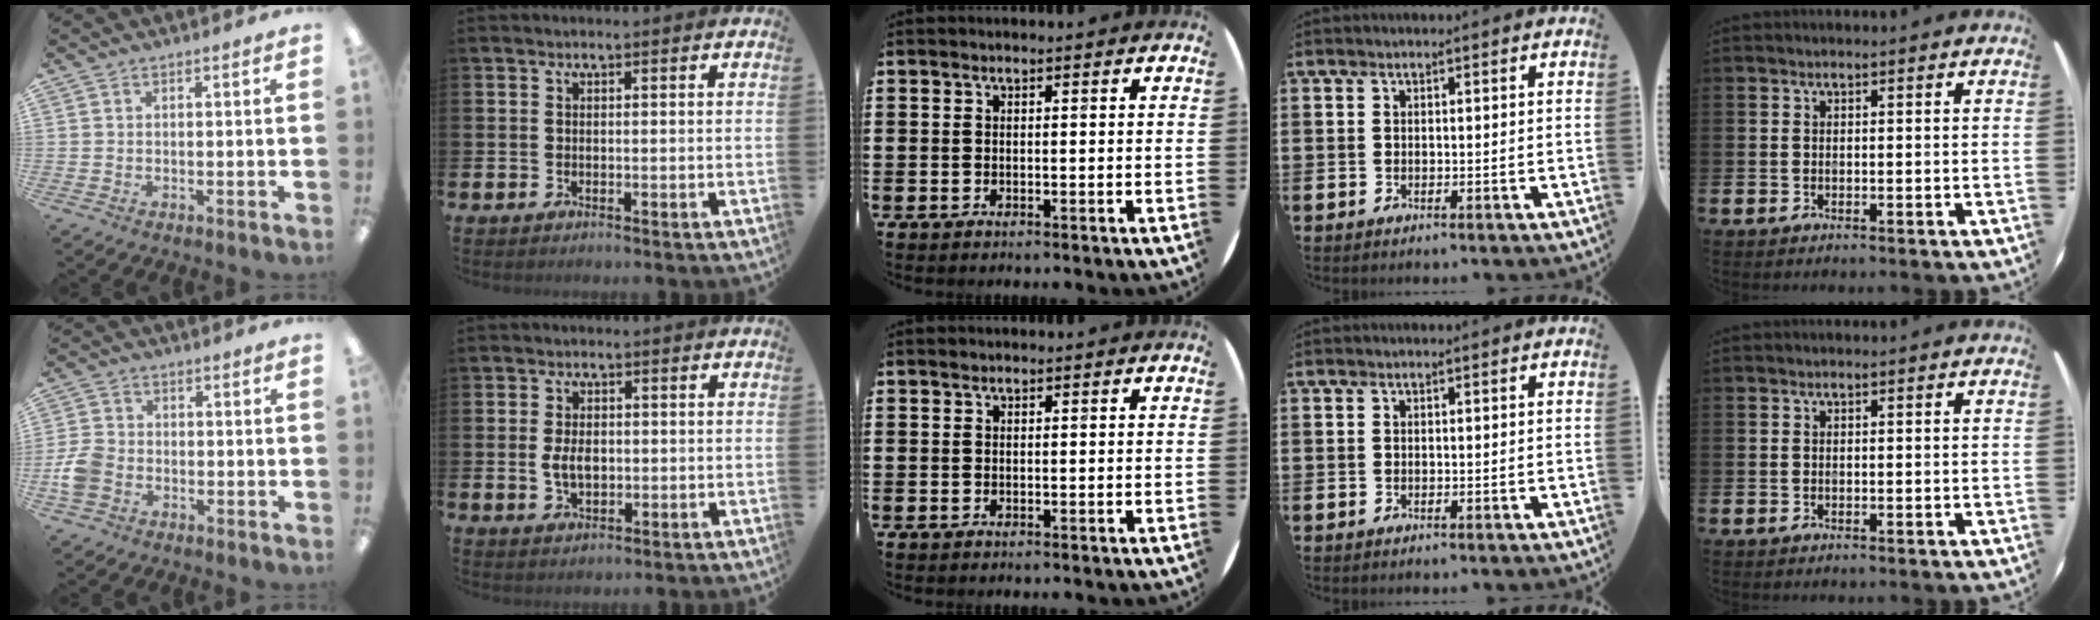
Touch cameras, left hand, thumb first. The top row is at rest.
{"thumb": {"total": 6.3, "force": [-2.2, 4.8, 3.4], "torque": [-0.072, 0.014, -0.039]}, "index": {"total": 3.5, "force": [0.0, 2.2, 2.8], "torque": [-0.042, 0.003, -0.004]}}